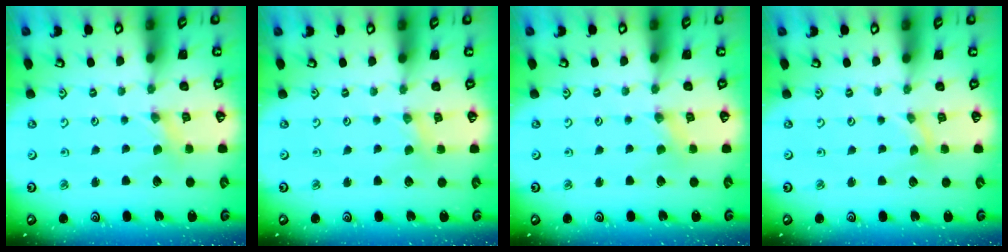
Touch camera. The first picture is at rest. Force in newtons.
{"total": 0.6, "press": 0.6, "slide": 0.1}
{"total": 0.0}
{"total": 0.0}